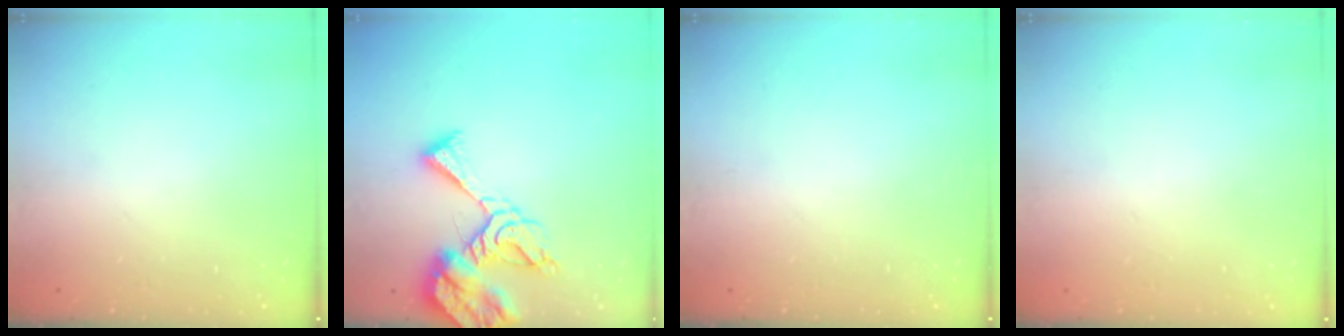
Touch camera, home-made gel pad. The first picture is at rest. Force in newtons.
{"total": 12.4, "press": 12.3, "slide": 1.7}
{"total": 0.0}
{"total": 1.8, "press": 1.8, "slide": 0.1}